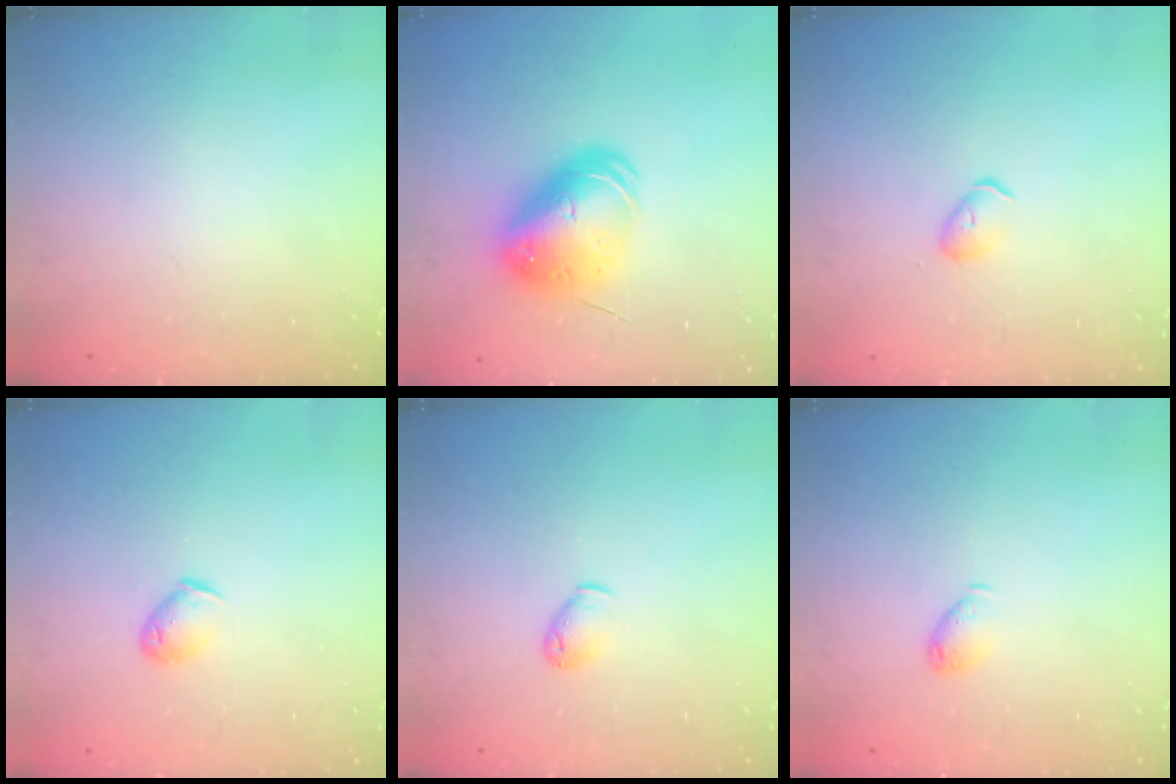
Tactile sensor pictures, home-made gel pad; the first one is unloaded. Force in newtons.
{"total": 11.1, "press": 10.9, "slide": 2.1}
{"total": 3.9, "press": 3.8, "slide": 0.7}
{"total": 4.4, "press": 4.4, "slide": 0.7}
{"total": 4.1, "press": 4.0, "slide": 0.6}
{"total": 5.0, "press": 5.0, "slide": 0.6}